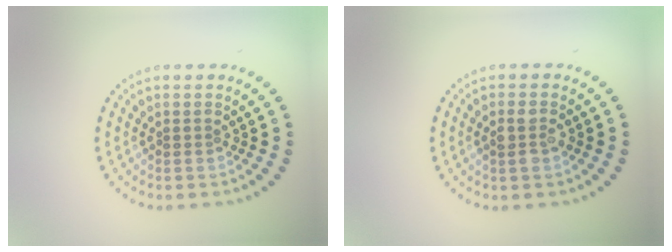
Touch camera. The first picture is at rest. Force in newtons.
{"total": 2.1, "press": 2.0, "slide": 0.4}